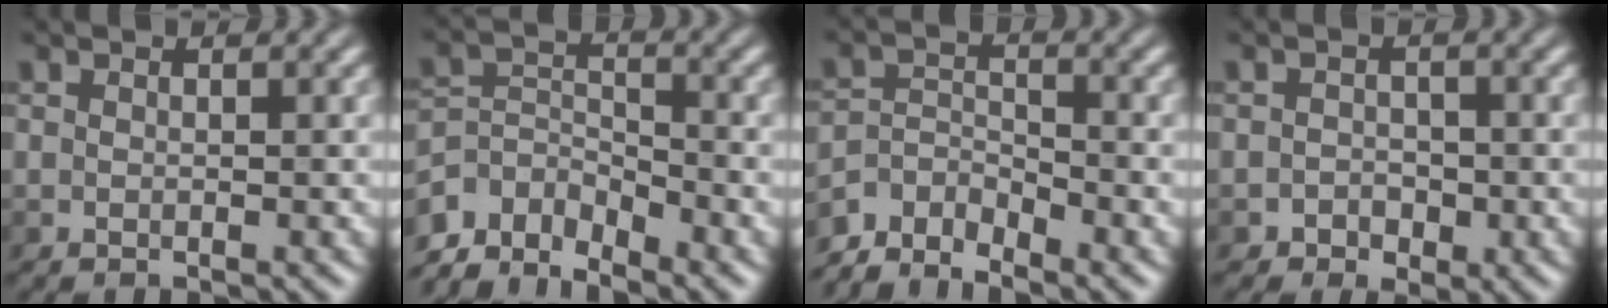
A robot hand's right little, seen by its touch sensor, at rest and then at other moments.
{"total": 5.0, "force": [-4.3, 2.0, 1.7], "torque": [-0.028, -0.004, -0.088]}
{"total": 4.1, "force": [-3.7, 1.3, 1.0], "torque": [-0.016, 0.000, -0.080]}
{"total": 1.7, "force": [-0.8, 1.4, 0.5], "torque": [0.005, -0.001, -0.016]}